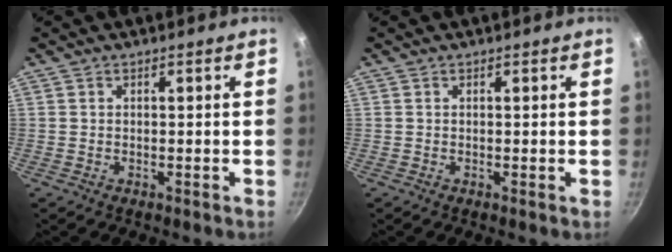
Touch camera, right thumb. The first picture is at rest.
{"total": 0.0}